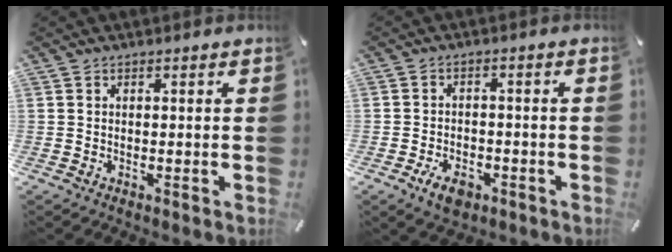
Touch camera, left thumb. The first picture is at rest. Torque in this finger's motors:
{"motor_torque": [0.09, 0.22, 0.01, 0.07, 0.02]}